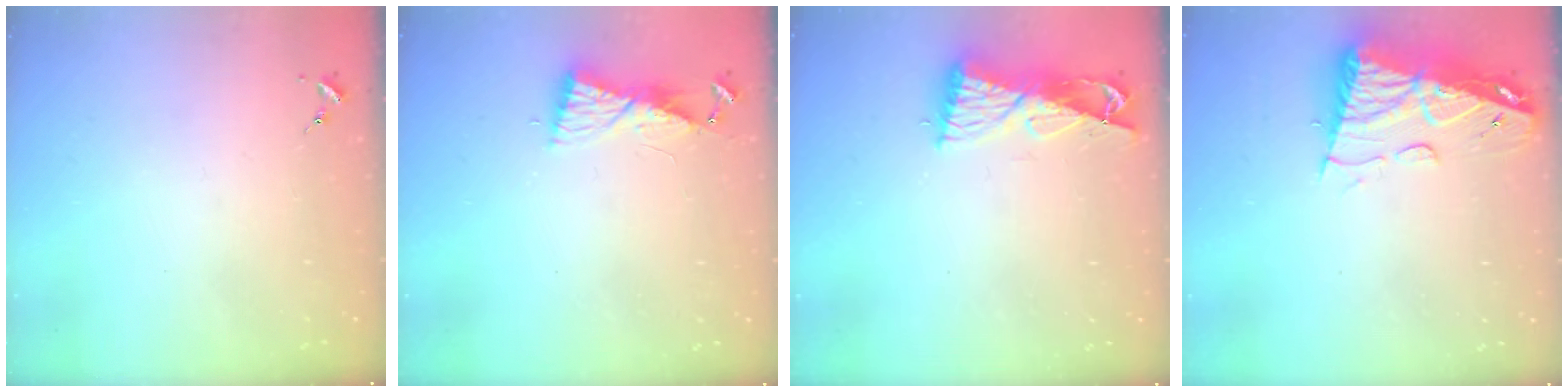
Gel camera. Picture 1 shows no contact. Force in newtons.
{"total": 8.7, "press": 8.7, "slide": 0.8}
{"total": 8.9, "press": 8.9, "slide": 0.9}
{"total": 13.7, "press": 13.6, "slide": 1.5}